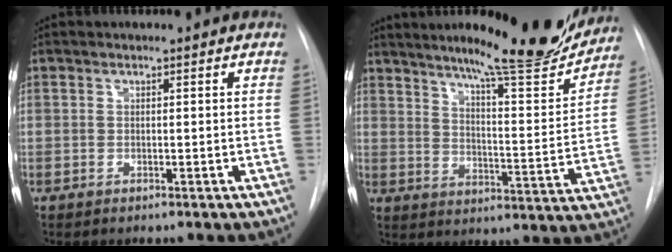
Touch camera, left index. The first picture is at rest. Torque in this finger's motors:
{"motor_torque": [0.96, -1.18, 0.61, 0.08]}